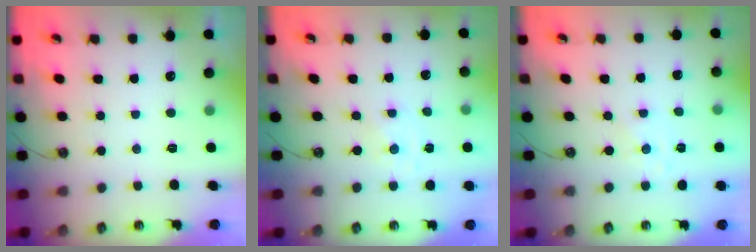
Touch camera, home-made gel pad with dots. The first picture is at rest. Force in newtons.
{"total": 0.0}
{"total": 1.1, "press": 1.1, "slide": 0.2}